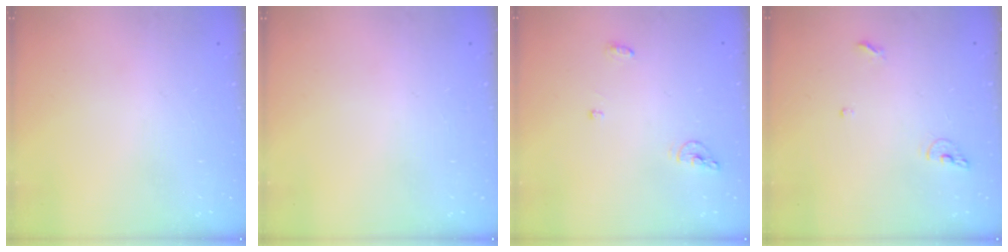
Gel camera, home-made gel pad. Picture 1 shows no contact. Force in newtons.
{"total": 0.0}
{"total": 5.6, "press": 5.6, "slide": 0.2}
{"total": 6.8, "press": 6.6, "slide": 1.2}